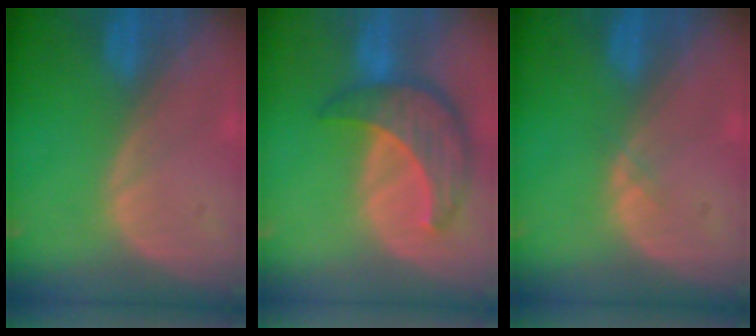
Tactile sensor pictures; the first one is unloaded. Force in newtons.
{"total": 8.6, "press": 7.8, "slide": 3.8}
{"total": 0.6, "press": 0.5, "slide": 0.2}